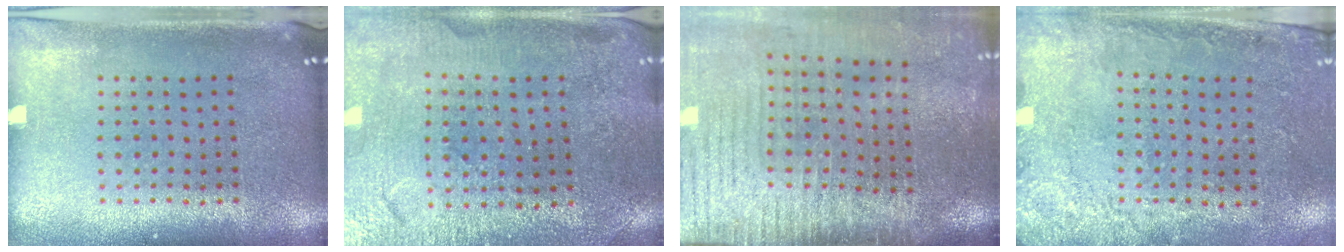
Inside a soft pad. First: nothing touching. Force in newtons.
{"total": 1.5, "press": 1.5, "slide": 0.2}
{"total": 4.2, "press": 3.6, "slide": 2.2}
{"total": 2.7, "press": 2.1, "slide": 1.6}